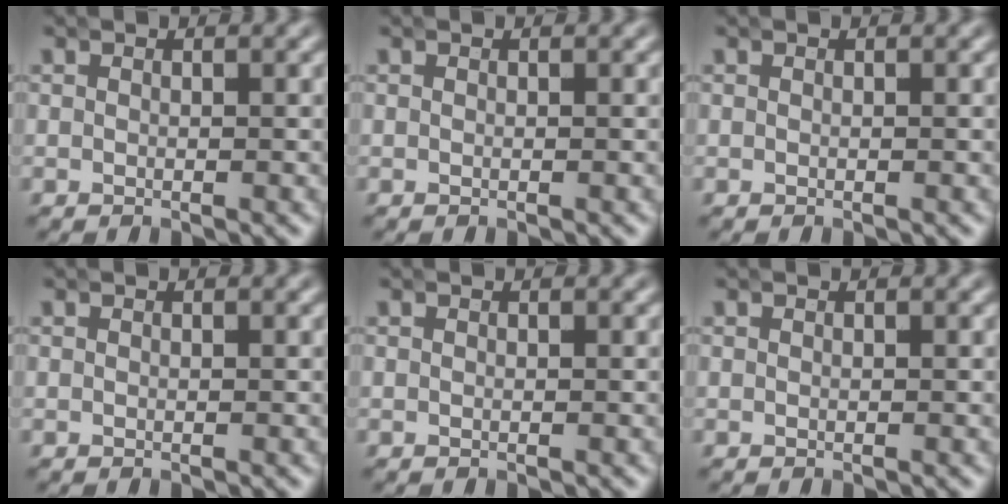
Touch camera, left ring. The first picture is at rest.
{"total": 0.0}
{"total": 0.0}
{"total": 0.0}
{"total": 0.0}
{"total": 0.0}